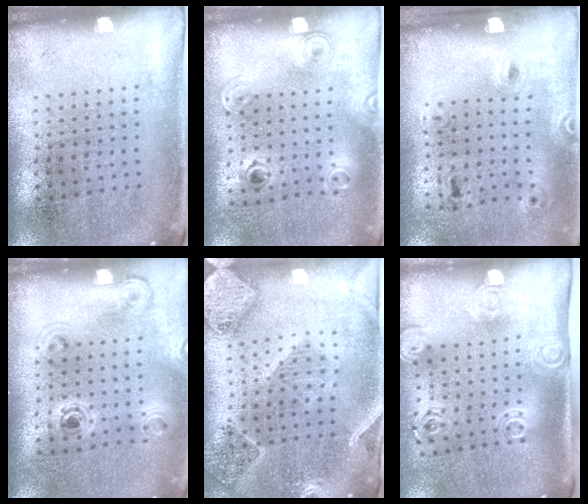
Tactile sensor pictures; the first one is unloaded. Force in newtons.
{"total": 1.1, "press": 0.9, "slide": 0.6}
{"total": 1.5, "press": 0.9, "slide": 1.2}
{"total": 1.1, "press": 1.0, "slide": 0.3}
{"total": 2.7, "press": 2.4, "slide": 1.2}
{"total": 2.0, "press": 1.4, "slide": 1.5}